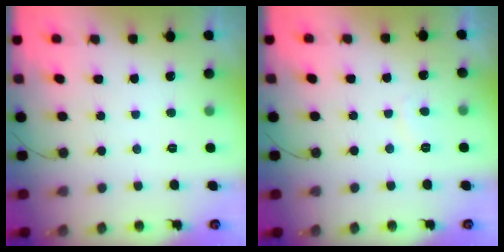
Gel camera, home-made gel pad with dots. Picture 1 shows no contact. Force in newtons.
{"total": 2.0, "press": 1.9, "slide": 0.6}